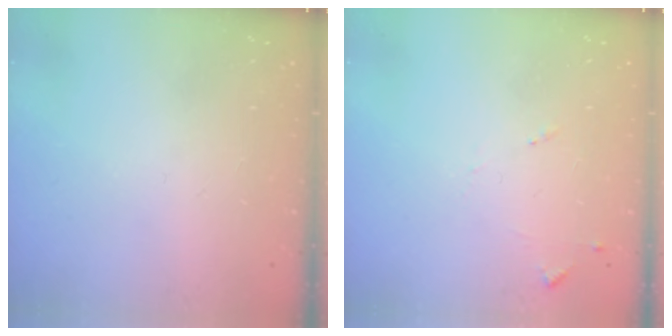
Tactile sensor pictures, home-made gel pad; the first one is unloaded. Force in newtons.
{"total": 6.7, "press": 6.6, "slide": 0.6}